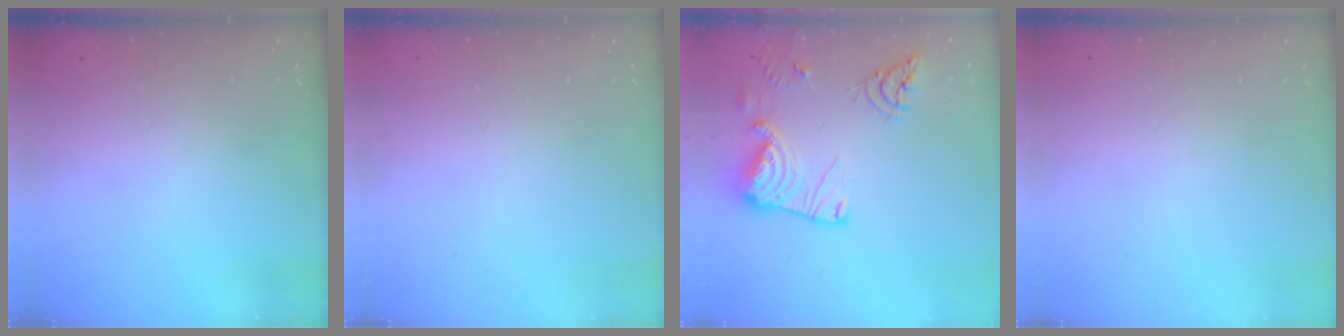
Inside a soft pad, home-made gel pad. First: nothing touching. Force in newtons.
{"total": 0.0}
{"total": 17.7, "press": 17.6, "slide": 1.8}
{"total": 0.0}